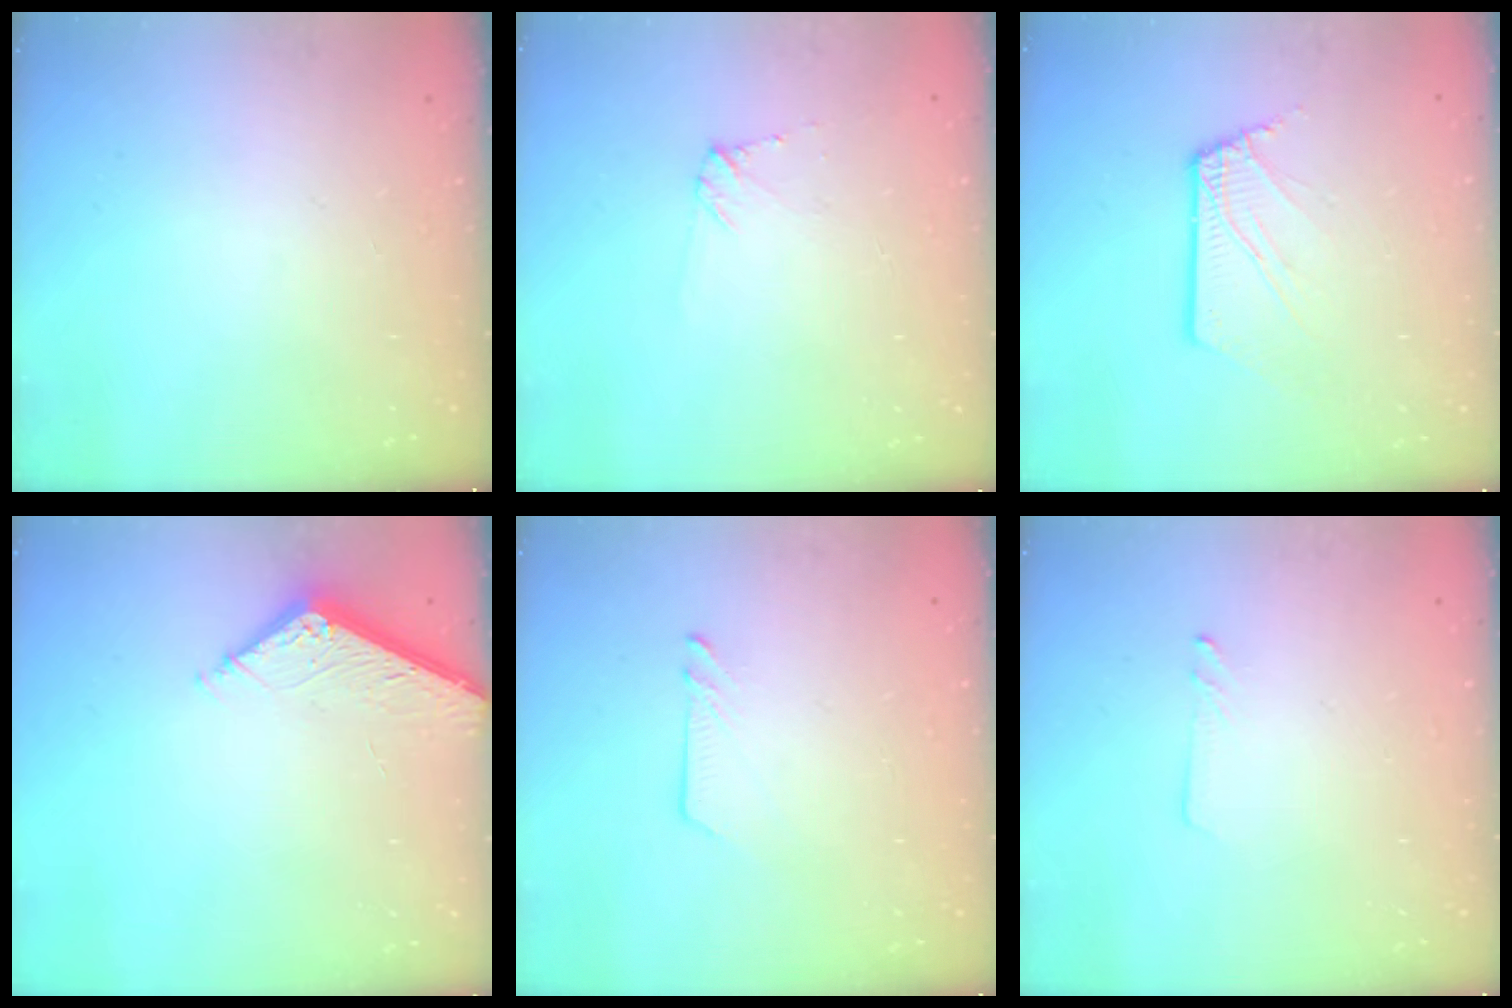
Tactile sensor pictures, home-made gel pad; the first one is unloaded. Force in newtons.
{"total": 4.5, "press": 4.4, "slide": 0.5}
{"total": 3.2, "press": 3.1, "slide": 0.4}
{"total": 7.1, "press": 7.1, "slide": 0.3}
{"total": 3.9, "press": 3.8, "slide": 0.5}
{"total": 1.8, "press": 1.7, "slide": 0.0}